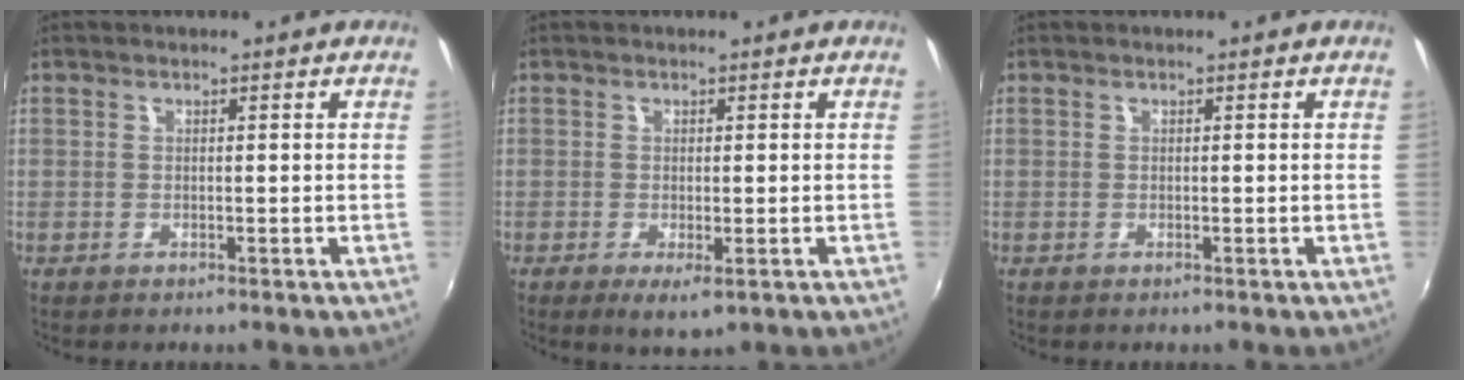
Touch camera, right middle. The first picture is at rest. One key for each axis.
{"total": 2.7, "fx": -0.8, "fy": 1.0, "fz": 2.3, "tx": -0.043, "ty": -0.010, "tz": -0.010}
{"total": 0.0}